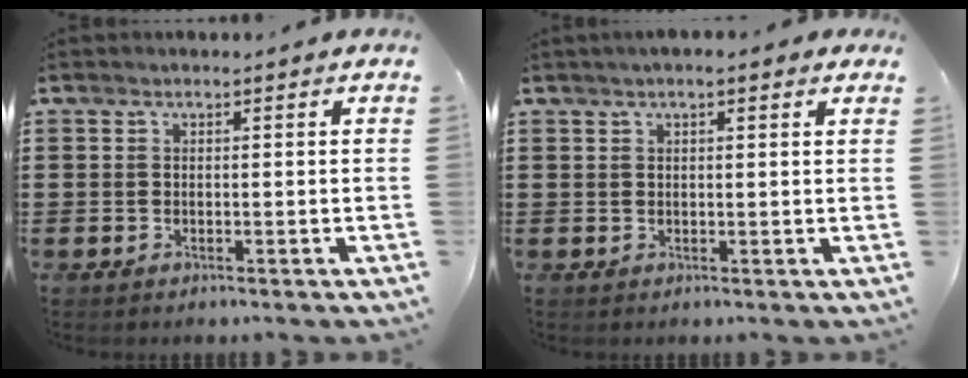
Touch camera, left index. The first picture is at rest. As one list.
[{"total": 2.0, "force": [1.3, 0.4, 1.5], "torque": [-0.031, 0.005, 0.022]}]